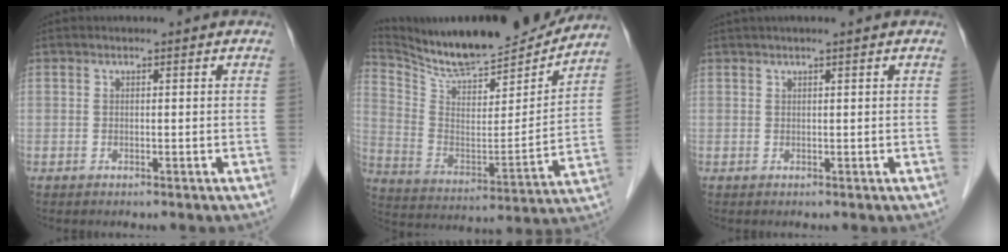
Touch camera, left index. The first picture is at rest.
{"total": 20.7, "force": [19.4, 2.7, 6.8], "torque": [-0.133, -0.034, 0.307]}
{"total": 2.3, "force": [1.7, -0.4, 1.5], "torque": [-0.022, 0.020, 0.033]}